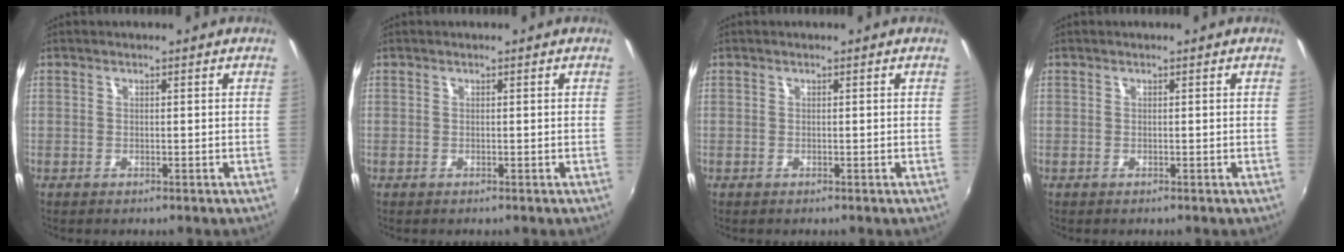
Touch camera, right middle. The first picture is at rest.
{"total": 0.0}
{"total": 0.0}
{"total": 0.0}